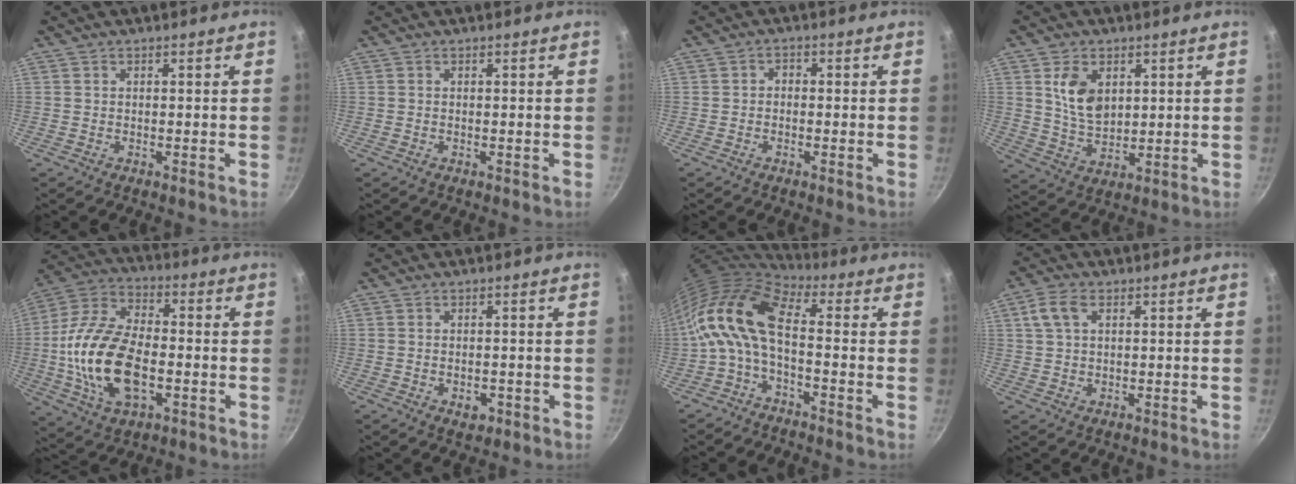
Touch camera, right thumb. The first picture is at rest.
{"total": 0.0}
{"total": 1.6, "force": [-0.5, 1.2, 0.8], "torque": [-0.013, 0.011, -0.012]}
{"total": 8.8, "force": [2.7, 5.9, 6.0], "torque": [-0.094, -0.020, 0.057]}
{"total": 20.2, "force": [-3.2, 11.5, 16.4], "torque": [-0.306, 0.027, -0.065]}
{"total": 2.8, "force": [-1.0, 1.8, 1.9], "torque": [-0.022, 0.005, -0.011]}
{"total": 11.7, "force": [-0.9, 5.5, 10.4], "torque": [-0.212, 0.026, -0.032]}
{"total": 5.3, "force": [1.8, 3.2, 3.8], "torque": [-0.070, 0.005, 0.032]}